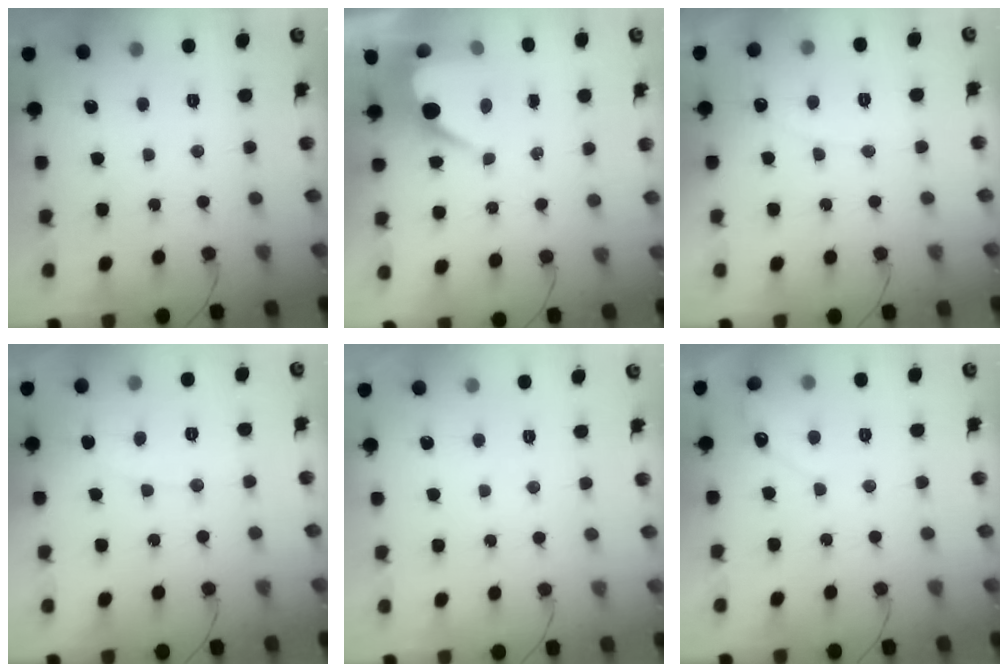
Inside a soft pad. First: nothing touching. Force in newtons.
{"total": 6.8, "press": 6.8, "slide": 0.5}
{"total": 4.9, "press": 4.9, "slide": 0.3}
{"total": 3.3, "press": 3.3, "slide": 0.3}
{"total": 0.0}
{"total": 4.0, "press": 3.9, "slide": 0.3}